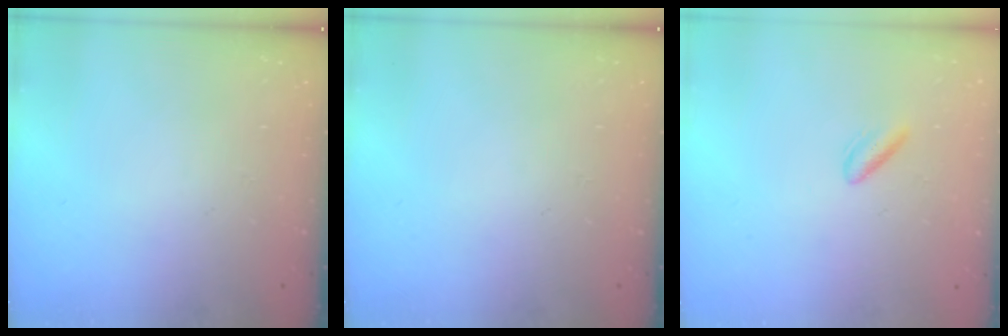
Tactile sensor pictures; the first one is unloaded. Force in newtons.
{"total": 0.0}
{"total": 2.6, "press": 2.3, "slide": 1.4}